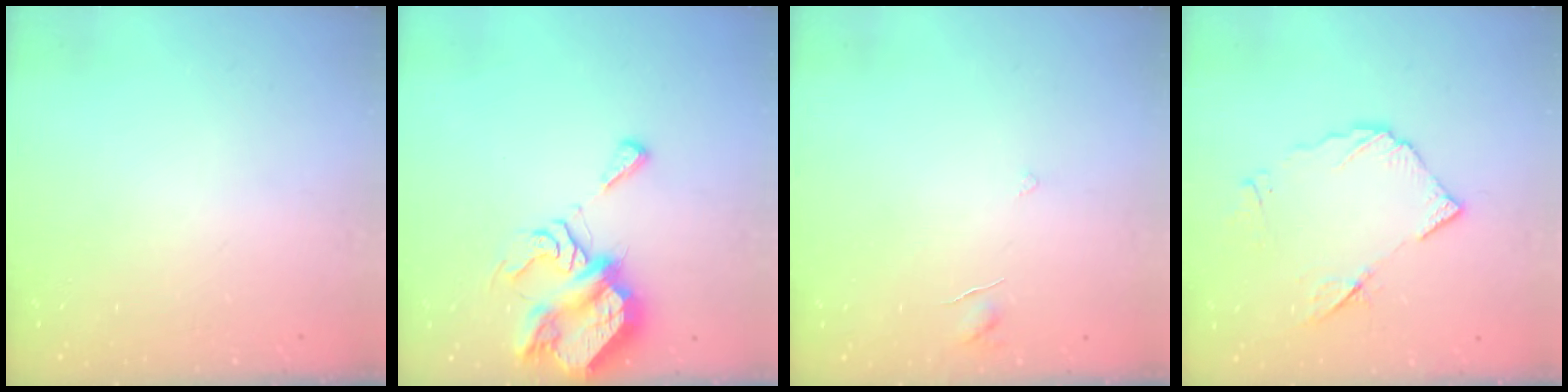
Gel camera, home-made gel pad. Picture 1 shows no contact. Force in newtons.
{"total": 9.6, "press": 9.6, "slide": 1.1}
{"total": 3.2, "press": 3.1, "slide": 0.2}
{"total": 8.9, "press": 8.9, "slide": 0.4}